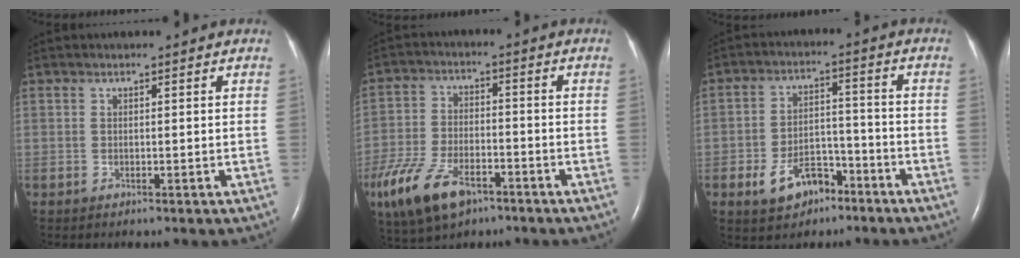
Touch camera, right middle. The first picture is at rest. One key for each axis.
{"total": 13.5, "fx": -8.1, "fy": 6.3, "fz": 8.9, "tx": -0.196, "ty": -0.013, "tz": -0.143}
{"total": 7.5, "fx": -4.5, "fy": 4.5, "fz": 4.0, "tx": -0.081, "ty": 0.014, "tz": -0.068}